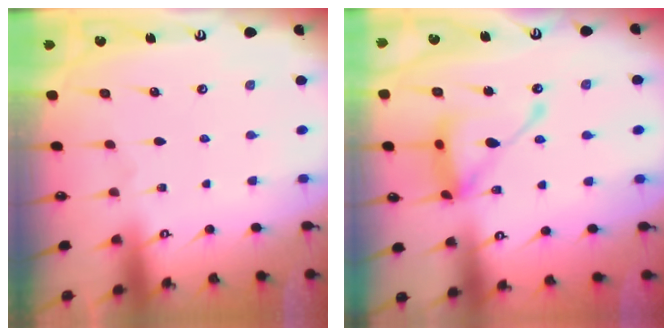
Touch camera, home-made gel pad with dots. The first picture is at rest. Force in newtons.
{"total": 16.3, "press": 16.3, "slide": 1.4}